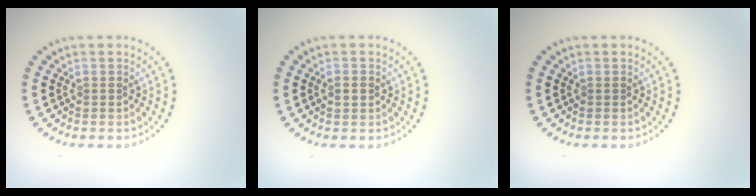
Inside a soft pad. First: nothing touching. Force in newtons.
{"total": 1.1, "press": 1.1, "slide": 0.2}
{"total": 0.0}